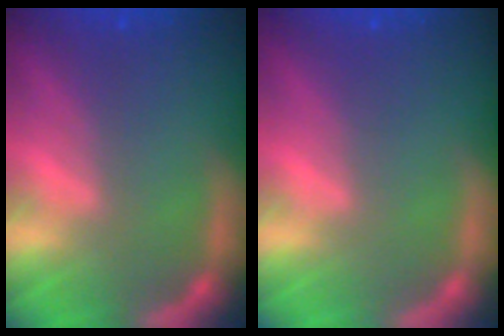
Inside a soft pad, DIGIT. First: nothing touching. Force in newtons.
{"total": 0.0}